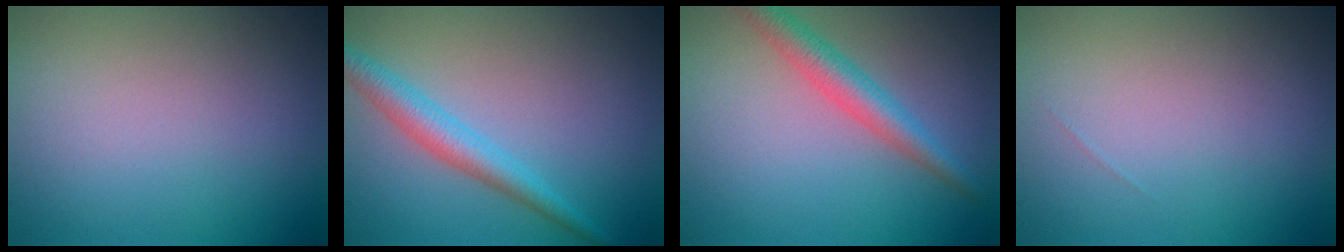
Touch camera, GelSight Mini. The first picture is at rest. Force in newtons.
{"total": 2.9, "press": 2.9, "slide": 0.1}
{"total": 3.2, "press": 3.2, "slide": 0.0}
{"total": 0.0}